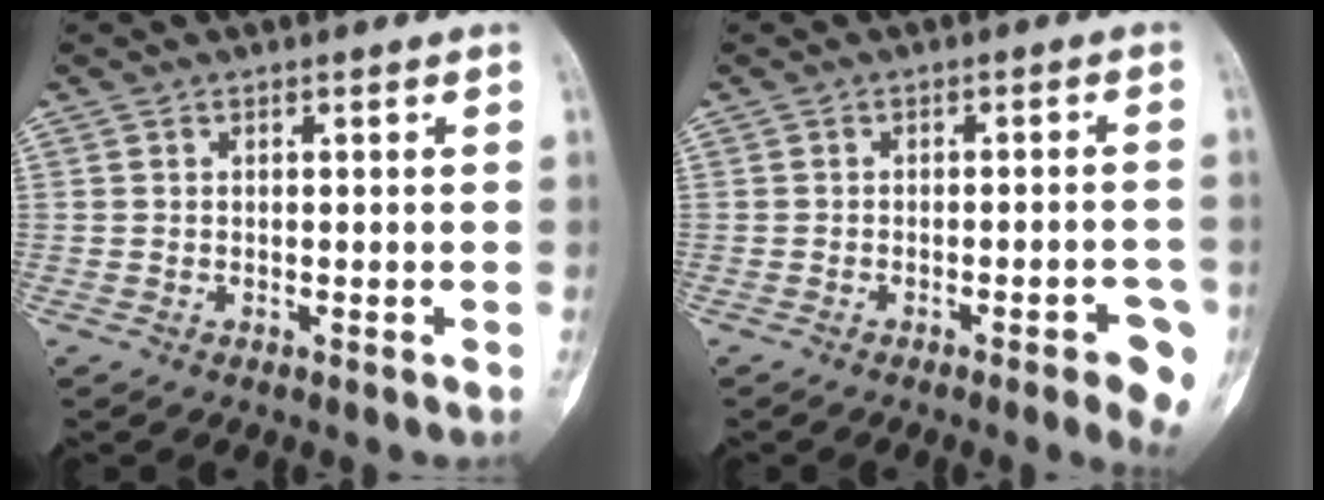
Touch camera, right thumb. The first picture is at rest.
{"total": 6.4, "force": [-3.1, 1.6, 5.4], "torque": [-0.058, 0.012, -0.034]}